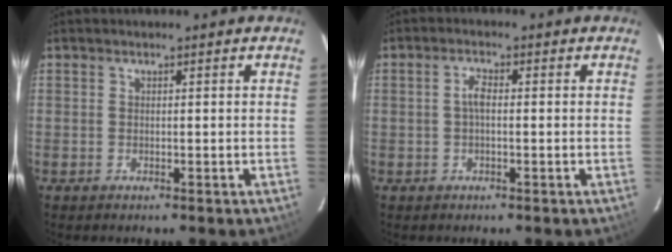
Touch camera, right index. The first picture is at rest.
{"total": 2.1, "force": [-0.2, 0.9, 1.9], "torque": [-0.040, 0.008, -0.003]}